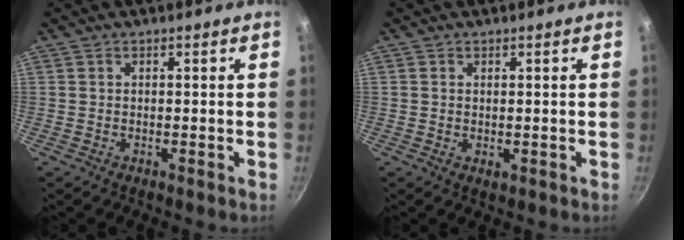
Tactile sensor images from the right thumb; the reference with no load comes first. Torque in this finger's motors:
{"motor_torque": [-0.16, -0.07, -0.26, 0.01, -0.05]}